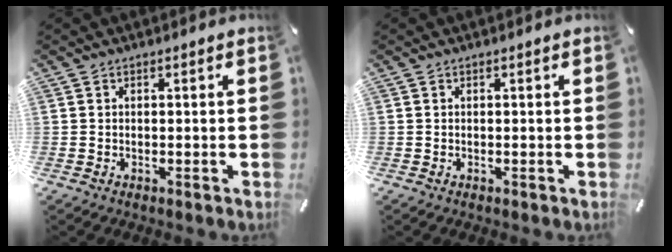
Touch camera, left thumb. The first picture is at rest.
{"total": 0.0}